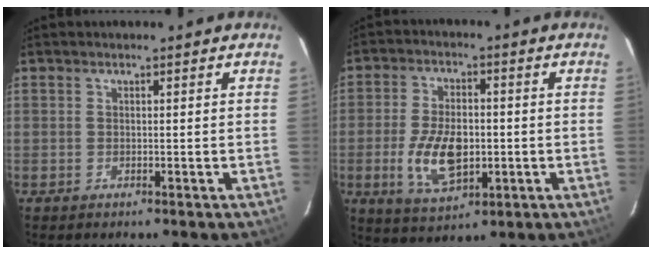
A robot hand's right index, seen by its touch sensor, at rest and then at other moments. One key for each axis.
{"total": 11.3, "fx": -2.4, "fy": 6.2, "fz": 9.2, "tx": -0.184, "ty": -0.004, "tz": -0.034}